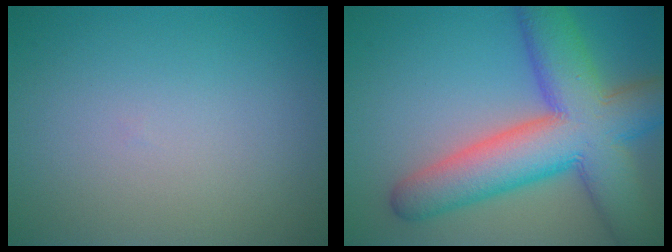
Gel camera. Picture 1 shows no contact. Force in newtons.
{"total": 11.9, "press": 11.9, "slide": 0.6}